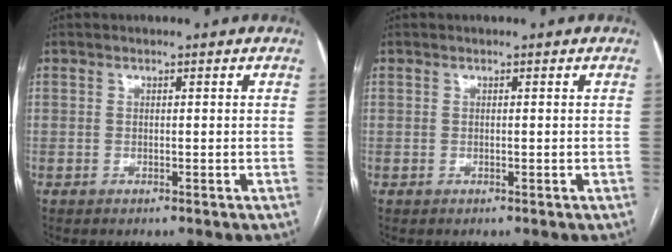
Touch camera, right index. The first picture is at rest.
{"total": 0.0}